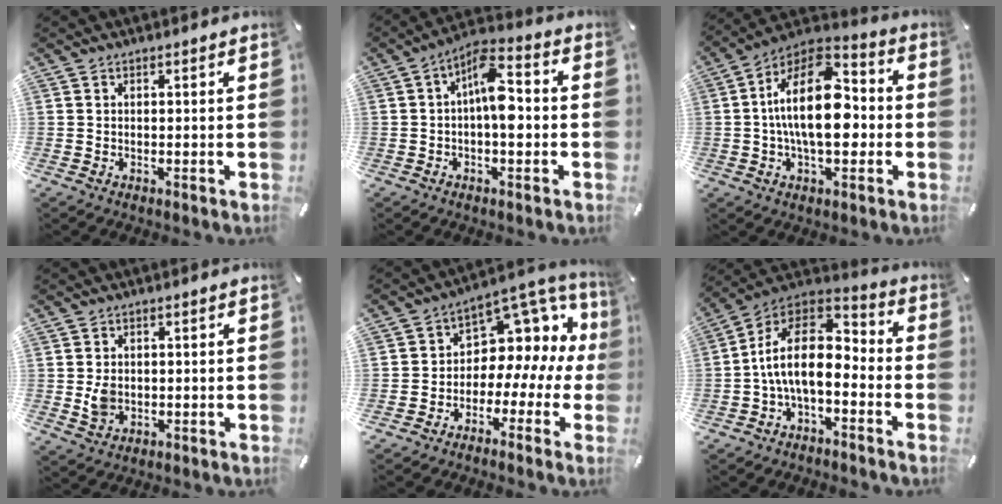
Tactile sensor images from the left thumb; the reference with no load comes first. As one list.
[{"total": 9.9, "force": [-0.7, 4.6, 8.7], "torque": [-0.142, 0.011, -0.011]}, {"total": 18.9, "force": [-0.5, 10.6, 15.7], "torque": [-0.282, -0.002, -0.018]}, {"total": 4.2, "force": [-0.2, 3.3, 2.5], "torque": [-0.043, -0.006, -0.009]}, {"total": 9.5, "force": [2.9, 7.7, 4.8], "torque": [-0.060, -0.044, 0.053]}, {"total": 15.3, "force": [-1.7, 8.8, 12.4], "torque": [-0.245, 0.006, -0.029]}]